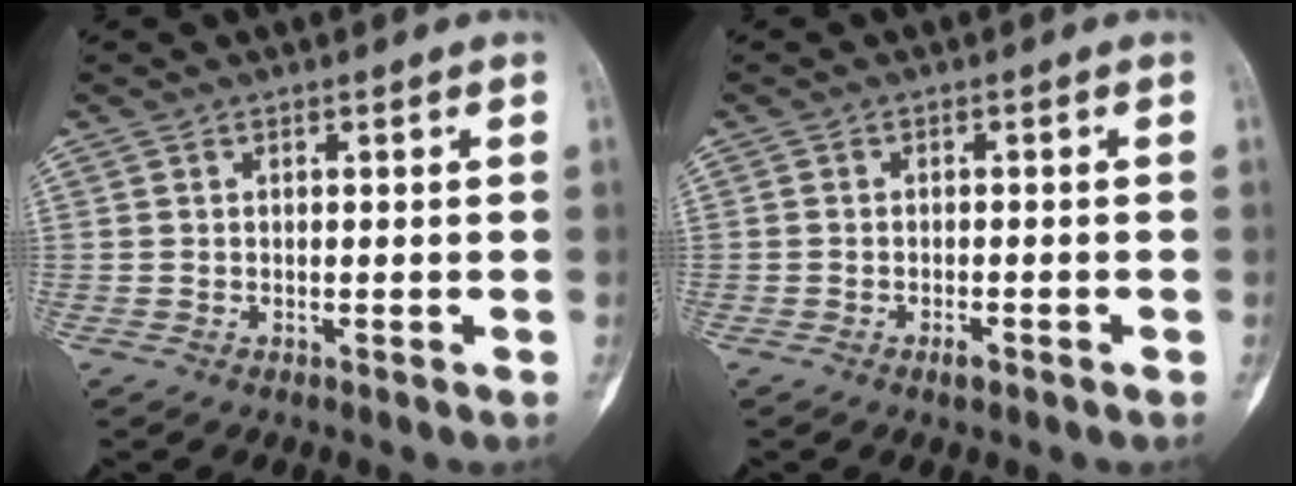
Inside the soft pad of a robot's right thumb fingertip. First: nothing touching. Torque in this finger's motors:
{"motor_torque": [0.52, 0.40, 0.24, -0.28, -0.02]}